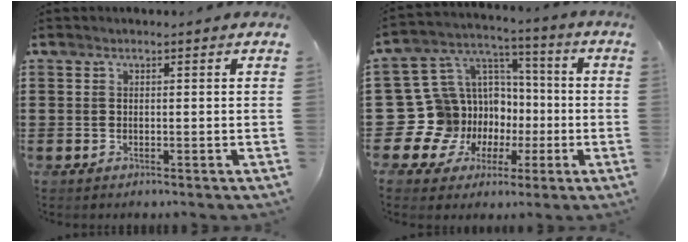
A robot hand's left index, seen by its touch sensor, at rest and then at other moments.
{"total": 16.0, "force": [-3.7, 14.9, 4.6], "torque": [-0.156, -0.009, -0.029]}